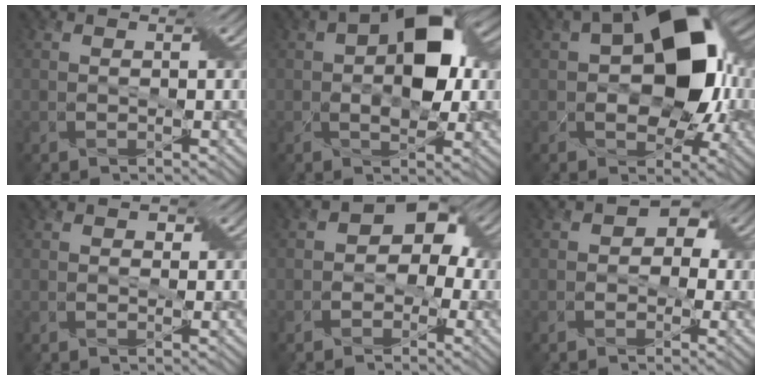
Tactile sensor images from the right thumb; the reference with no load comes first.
{"total": 9.8, "force": [1.2, 5.3, 8.1], "torque": [-0.133, 0.013, 0.010]}
{"total": 15.0, "force": [2.1, 9.1, 11.6], "torque": [-0.177, 0.013, 0.031]}
{"total": 0.8, "force": [0.3, 0.7, 0.3], "torque": [-0.006, -0.002, 0.004]}
{"total": 6.0, "force": [-0.3, 4.6, 3.9], "torque": [-0.031, 0.013, -0.024]}
{"total": 4.2, "force": [0.5, 3.5, 2.3], "torque": [-0.012, 0.013, -0.013]}